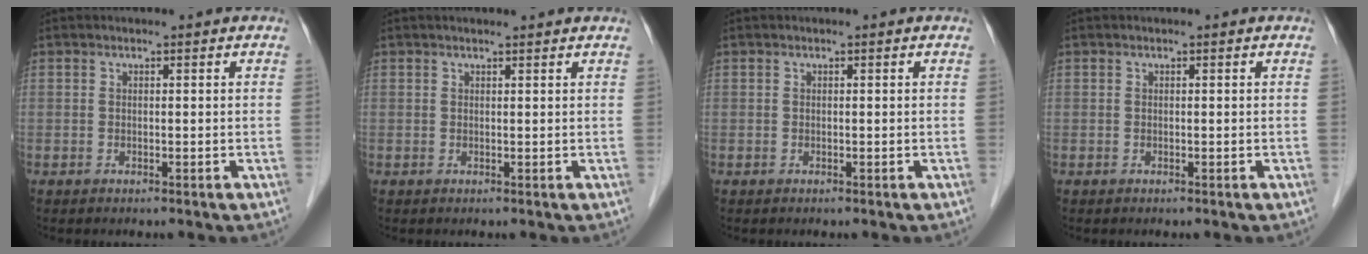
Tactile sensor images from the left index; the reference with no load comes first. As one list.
[{"total": 3.1, "force": [2.9, 0.2, 1.1], "torque": [-0.017, 0.018, 0.032]}, {"total": 0.0}, {"total": 0.0}]